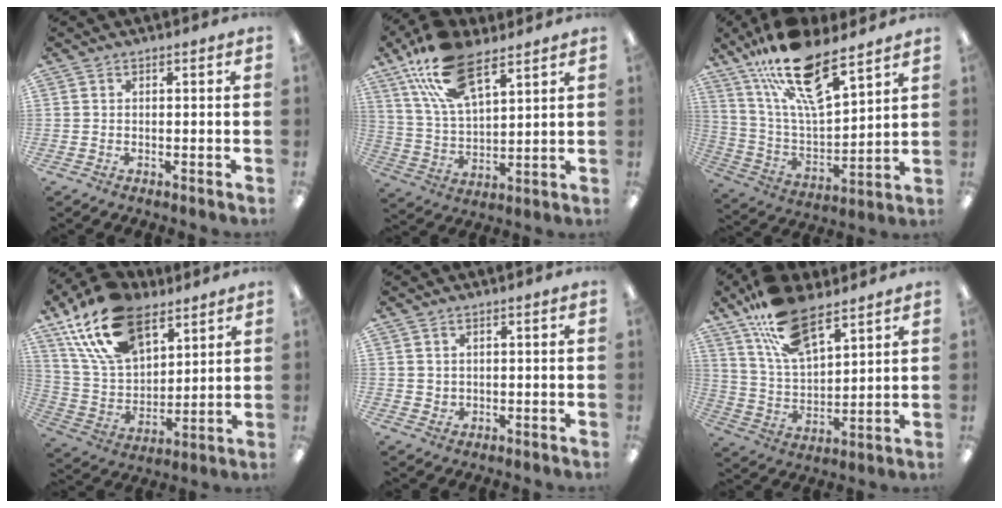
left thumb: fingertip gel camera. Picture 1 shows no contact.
{"total": 17.4, "force": [10.9, 7.8, 11.1], "torque": [-0.222, -0.031, 0.194]}
{"total": 20.5, "force": [14.5, 6.6, 12.8], "torque": [-0.244, -0.086, 0.251]}
{"total": 21.1, "force": [13.0, 11.5, 11.9], "torque": [-0.251, -0.050, 0.237]}
{"total": 1.8, "force": [1.2, 1.4, 0.3], "torque": [-0.007, 0.000, 0.022]}
{"total": 16.3, "force": [11.0, 7.1, 9.8], "torque": [-0.188, -0.041, 0.199]}